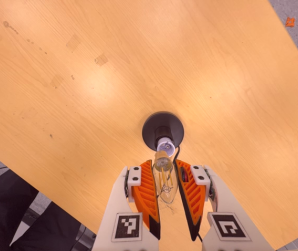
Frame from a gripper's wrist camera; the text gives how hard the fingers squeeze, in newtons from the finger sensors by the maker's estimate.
{"total": 11.9, "left": 12.5, "right": 11.3}